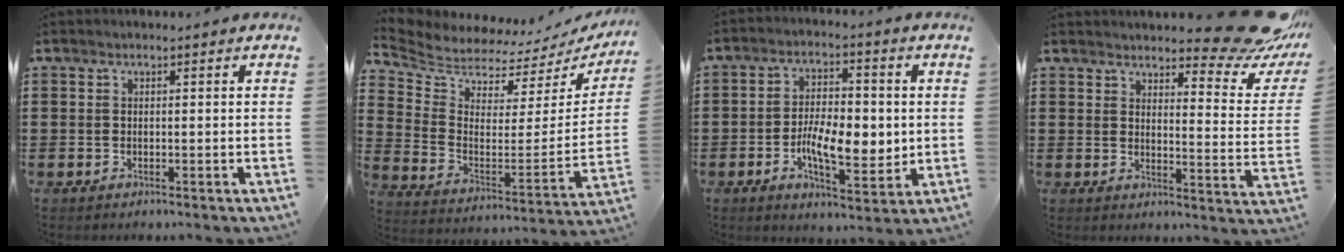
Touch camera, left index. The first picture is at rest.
{"total": 4.8, "force": [4.8, 0.7, -0.3], "torque": [-0.031, -0.060, 0.077]}
{"total": 8.6, "force": [-1.4, 4.0, 7.4], "torque": [-0.129, 0.001, -0.031]}
{"total": 9.1, "force": [8.0, 1.0, 4.2], "torque": [-0.063, -0.058, 0.139]}